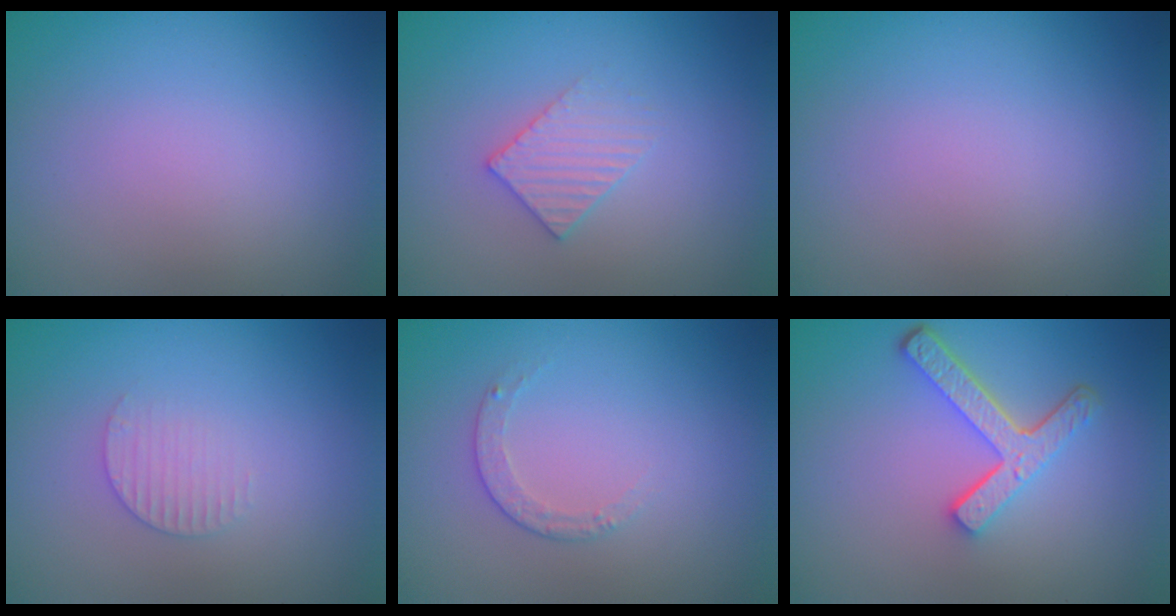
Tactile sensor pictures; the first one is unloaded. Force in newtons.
{"total": 2.1, "press": 2.0, "slide": 0.3}
{"total": 0.0}
{"total": 1.5, "press": 1.5, "slide": 0.4}
{"total": 1.2, "press": 0.9, "slide": 0.9}
{"total": 4.2, "press": 3.3, "slide": 2.6}